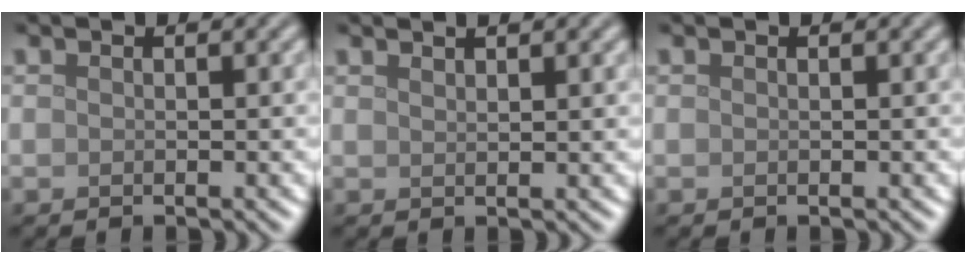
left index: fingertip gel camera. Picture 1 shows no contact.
{"total": 1.6, "force": [1.3, 0.4, 0.9], "torque": [-0.008, 0.006, 0.014]}
{"total": 0.0}